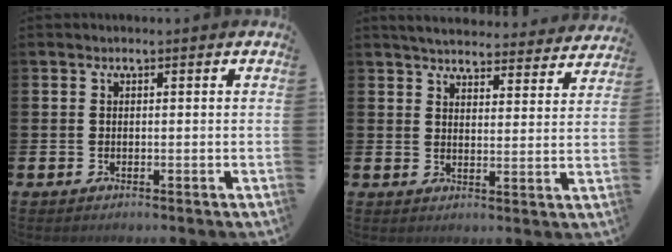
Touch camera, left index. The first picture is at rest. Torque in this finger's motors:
{"motor_torque": [1.06, -1.08, 0.15, 0.09]}